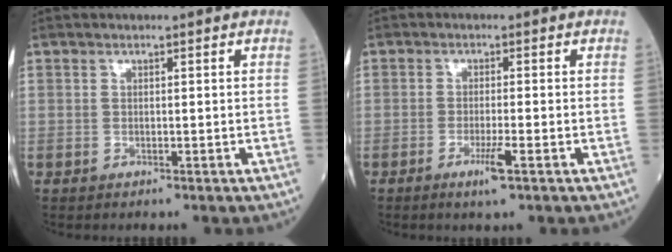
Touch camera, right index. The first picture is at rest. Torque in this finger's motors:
{"motor_torque": [0.48, -0.19, 0.23, 0.05]}